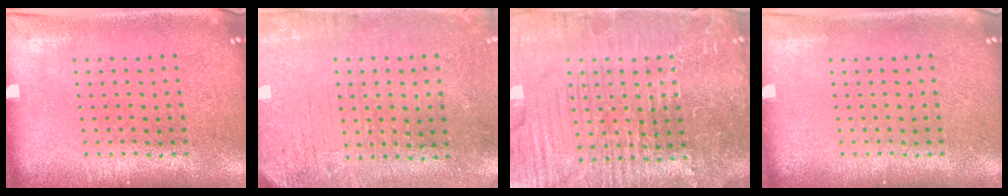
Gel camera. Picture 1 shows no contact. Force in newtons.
{"total": 3.1, "press": 2.6, "slide": 1.7}
{"total": 5.9, "press": 5.4, "slide": 2.4}
{"total": 0.0}